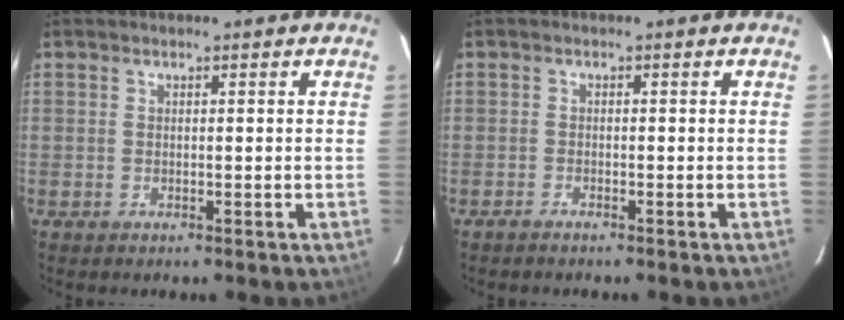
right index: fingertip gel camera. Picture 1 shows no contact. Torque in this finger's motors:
{"motor_torque": [0.03, 0.00, 0.04, 0.01]}